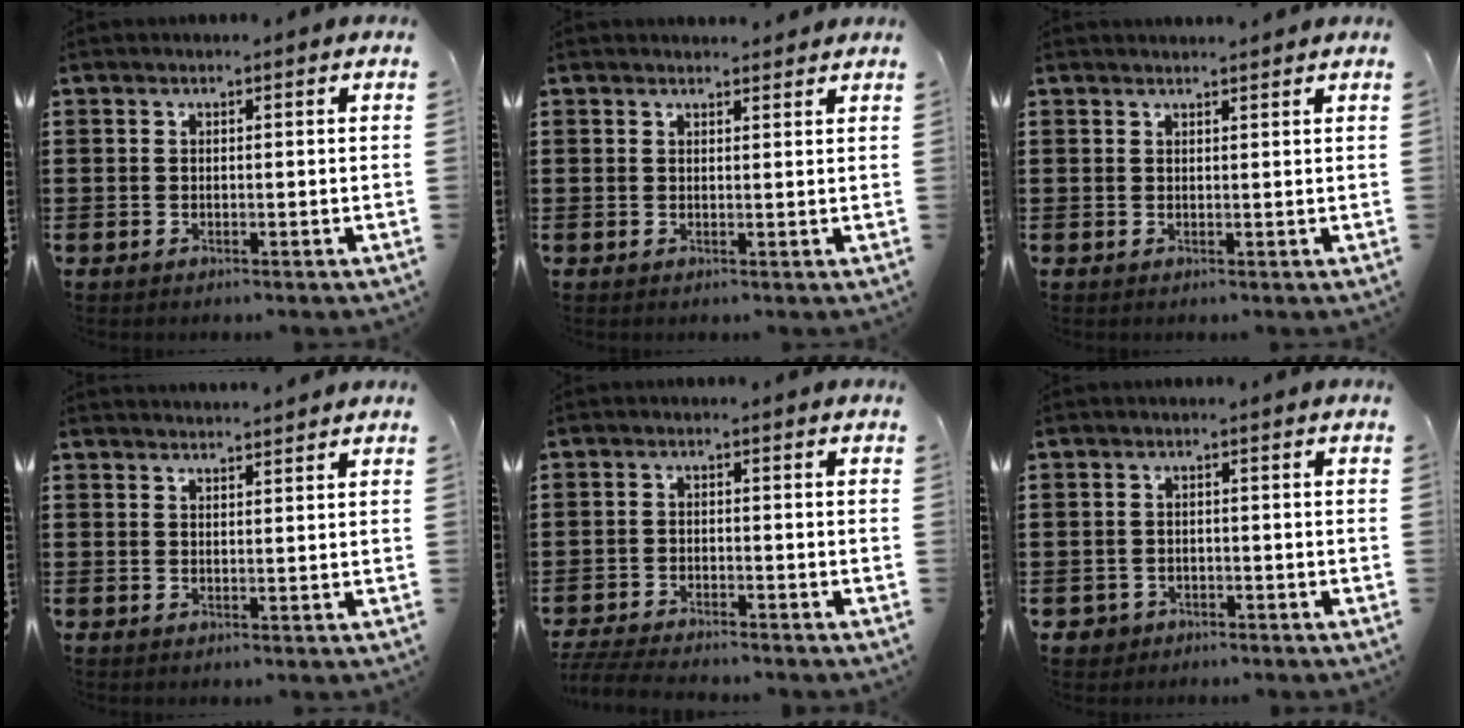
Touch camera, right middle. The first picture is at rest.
{"total": 1.2, "force": [1.2, 0.1, 0.1], "torque": [0.003, -0.002, 0.021]}
{"total": 1.1, "force": [1.1, -0.2, 0.2], "torque": [-0.004, -0.002, 0.021]}
{"total": 1.9, "force": [1.9, -0.2, 0.1], "torque": [-0.006, 0.003, 0.037]}
{"total": 3.8, "force": [-3.7, 0.3, 0.9], "torque": [-0.029, -0.005, -0.081]}
{"total": 1.6, "force": [-1.3, 1.0, 0.1], "torque": [-0.007, 0.001, -0.030]}